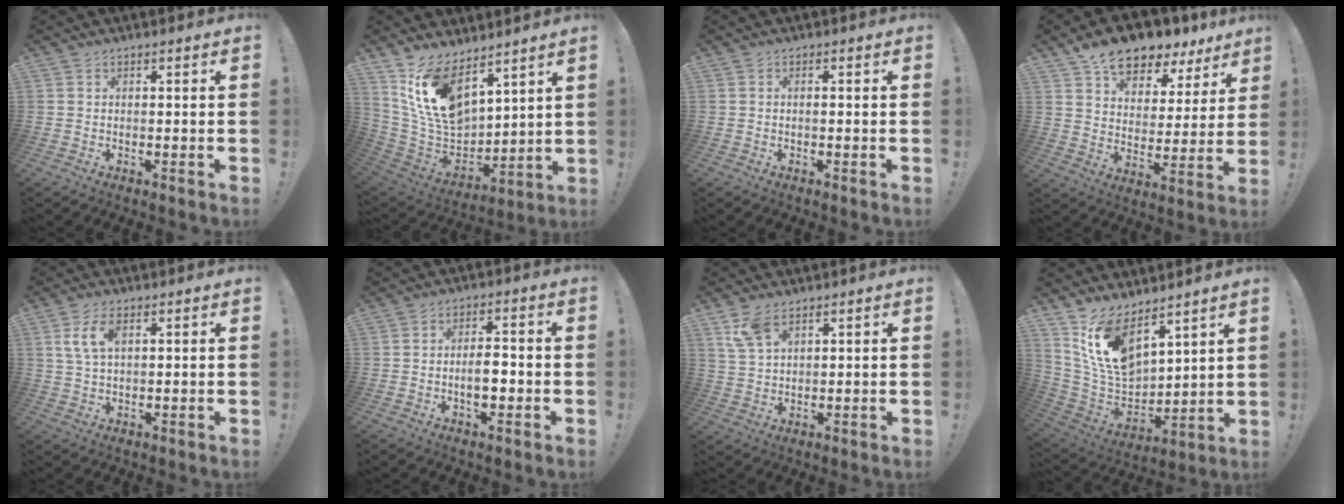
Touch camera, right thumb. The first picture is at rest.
{"total": 16.4, "force": [9.5, 9.8, 9.1], "torque": [-0.179, -0.058, 0.187]}
{"total": 0.7, "force": [-0.4, 0.0, 0.6], "torque": [-0.017, 0.002, -0.006]}
{"total": 12.7, "force": [10.4, 5.7, 4.5], "torque": [-0.086, -0.076, 0.191]}
{"total": 6.7, "force": [2.4, 3.4, 5.3], "torque": [-0.102, 0.001, 0.042]}
{"total": 5.9, "force": [-1.7, 2.9, 4.9], "torque": [-0.071, 0.003, -0.035]}
{"total": 6.8, "force": [4.3, 3.2, 4.1], "torque": [-0.079, -0.015, 0.084]}
{"total": 15.0, "force": [9.3, 8.6, 8.0], "torque": [-0.161, -0.063, 0.183]}